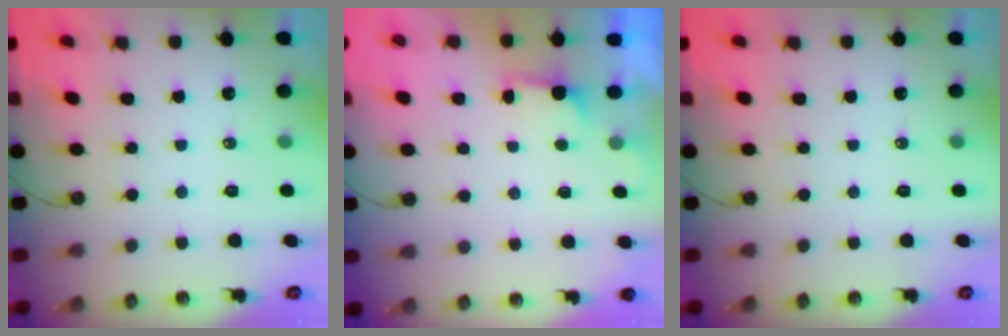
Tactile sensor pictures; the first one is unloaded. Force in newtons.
{"total": 1.2, "press": 0.9, "slide": 0.8}
{"total": 0.0}